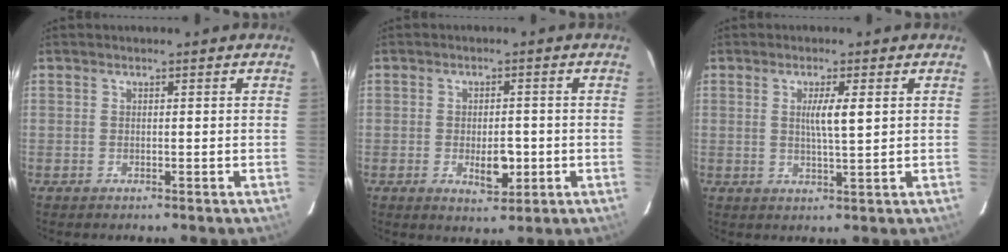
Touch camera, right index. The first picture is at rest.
{"total": 4.9, "force": [-1.2, 2.1, 4.2], "torque": [-0.065, -0.003, -0.012]}
{"total": 4.0, "force": [0.9, 0.0, 3.9], "torque": [-0.070, -0.004, 0.015]}